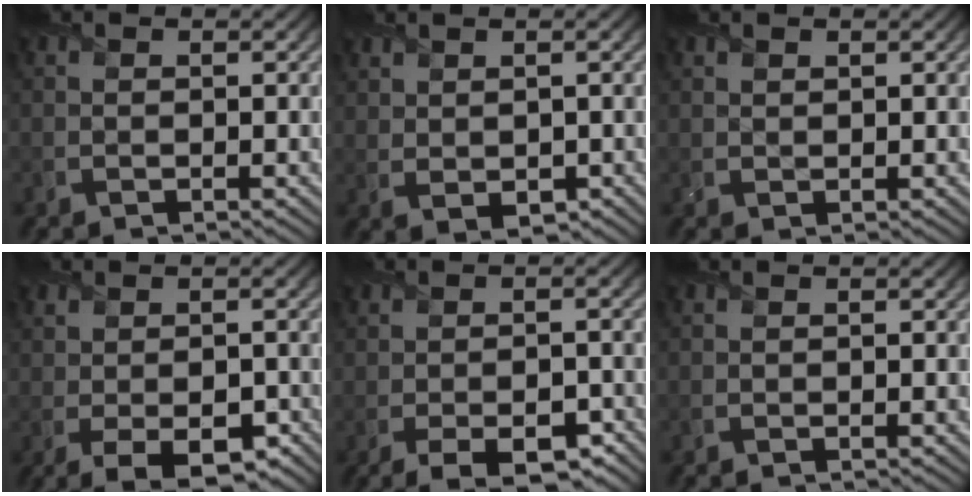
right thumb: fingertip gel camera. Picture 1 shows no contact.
{"total": 2.4, "force": [0.6, 1.4, 1.8], "torque": [-0.043, -0.006, 0.020]}
{"total": 0.7, "force": [0.7, 0.3, 0.1], "torque": [-0.005, -0.001, 0.016]}
{"total": 5.8, "force": [-2.1, 2.9, 4.6], "torque": [-0.085, -0.013, -0.027]}
{"total": 6.5, "force": [-3.3, 2.6, 5.0], "torque": [-0.083, -0.008, -0.043]}
{"total": 0.0}